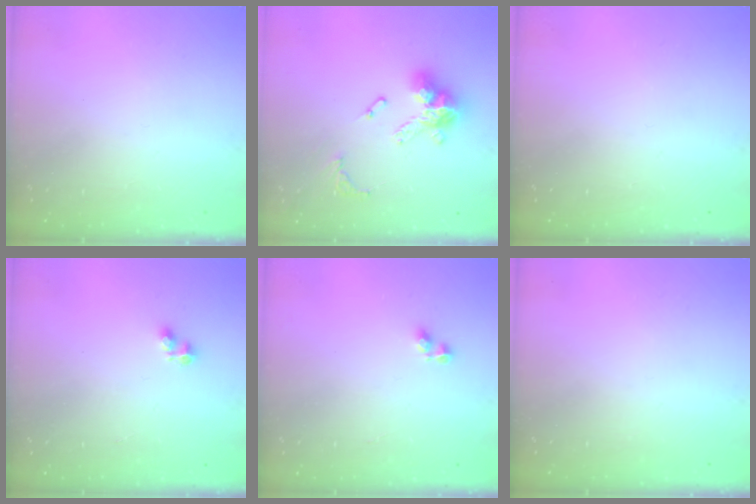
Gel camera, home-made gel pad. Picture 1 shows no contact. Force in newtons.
{"total": 14.6, "press": 14.6, "slide": 1.6}
{"total": 0.0}
{"total": 2.7, "press": 2.7, "slide": 0.4}
{"total": 3.7, "press": 3.7, "slide": 0.6}
{"total": 0.0}